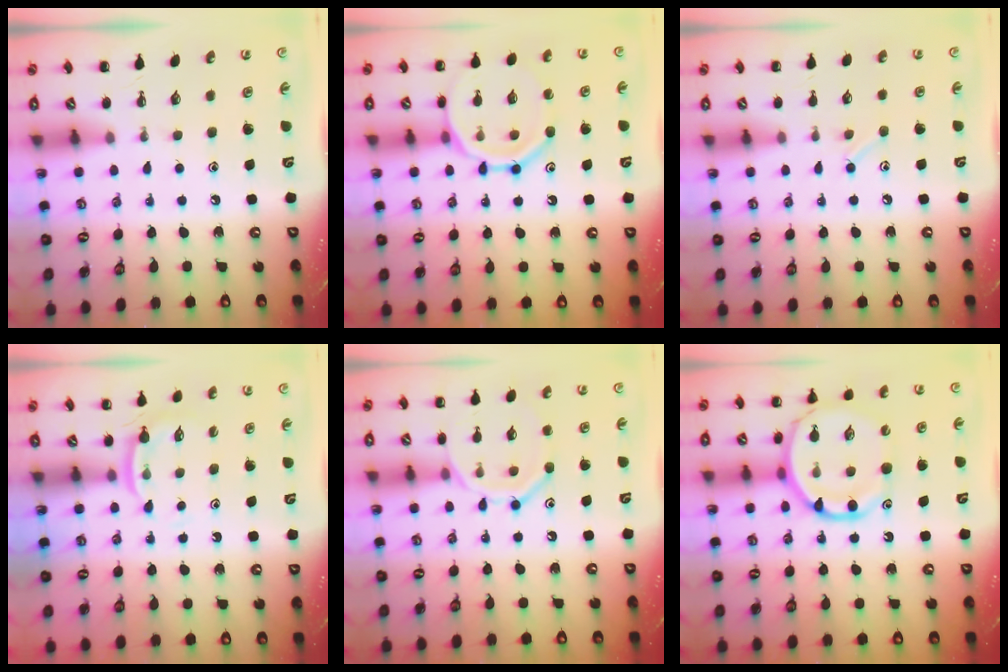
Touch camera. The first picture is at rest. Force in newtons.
{"total": 14.4, "press": 14.3, "slide": 1.5}
{"total": 4.9, "press": 4.8, "slide": 1.1}
{"total": 4.1, "press": 3.9, "slide": 1.1}
{"total": 12.0, "press": 12.0, "slide": 0.7}
{"total": 14.7, "press": 14.2, "slide": 3.5}